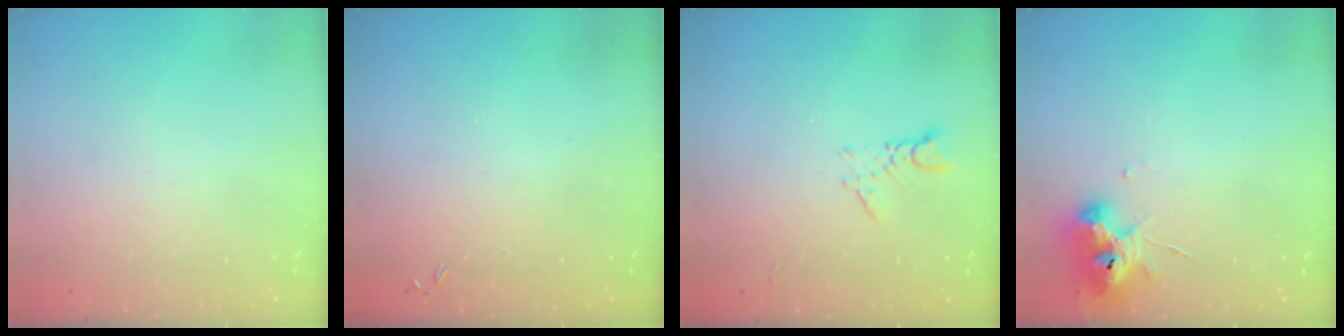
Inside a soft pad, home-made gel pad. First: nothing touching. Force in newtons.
{"total": 0.0}
{"total": 3.0, "press": 2.9, "slide": 0.4}
{"total": 10.7, "press": 10.6, "slide": 1.3}